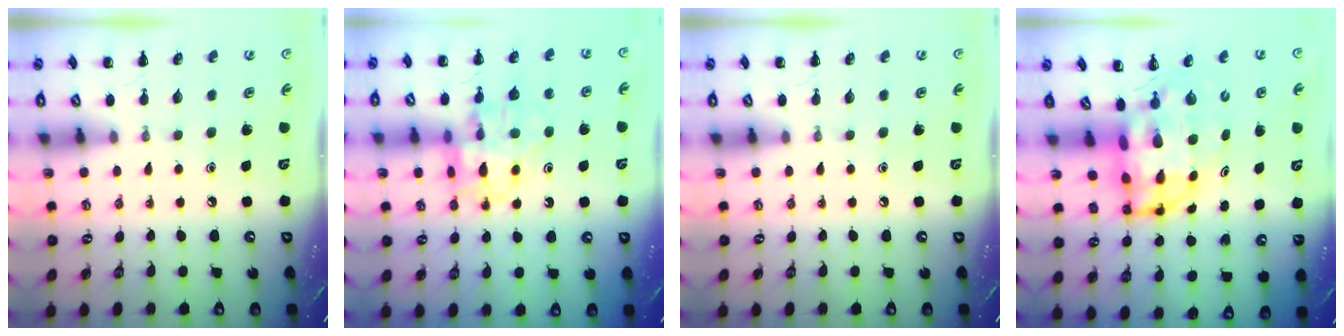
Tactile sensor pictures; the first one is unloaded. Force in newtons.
{"total": 14.9, "press": 14.6, "slide": 2.8}
{"total": 0.0}
{"total": 7.1, "press": 6.8, "slide": 1.9}